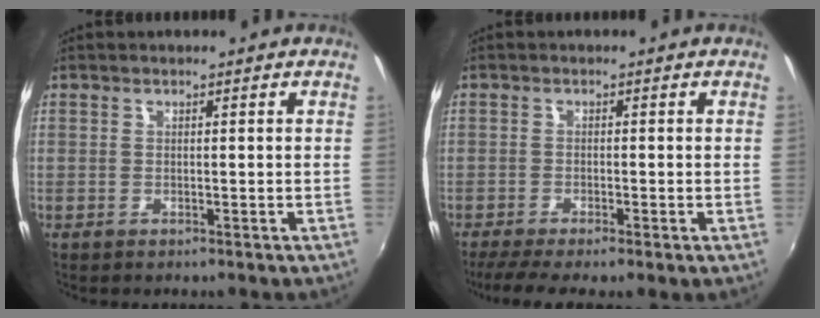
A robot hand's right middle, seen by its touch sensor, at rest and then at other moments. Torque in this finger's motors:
{"motor_torque": [1.14, -1.00, 0.13, 0.05]}